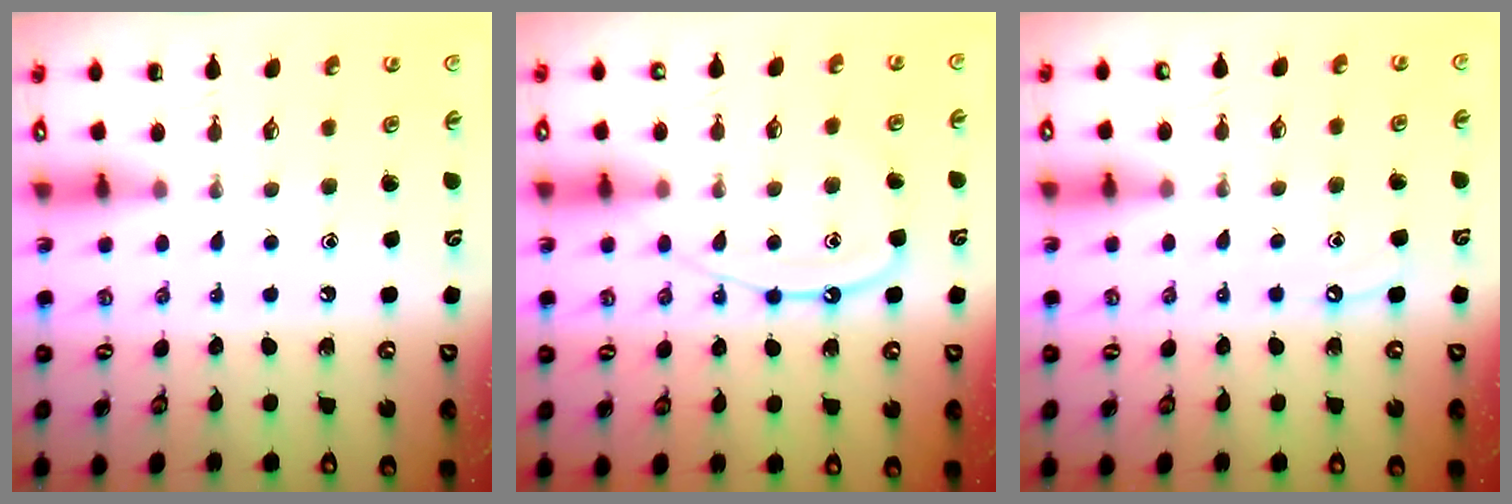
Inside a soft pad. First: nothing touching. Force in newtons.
{"total": 11.7, "press": 11.7, "slide": 1.1}
{"total": 4.9, "press": 4.8, "slide": 0.6}